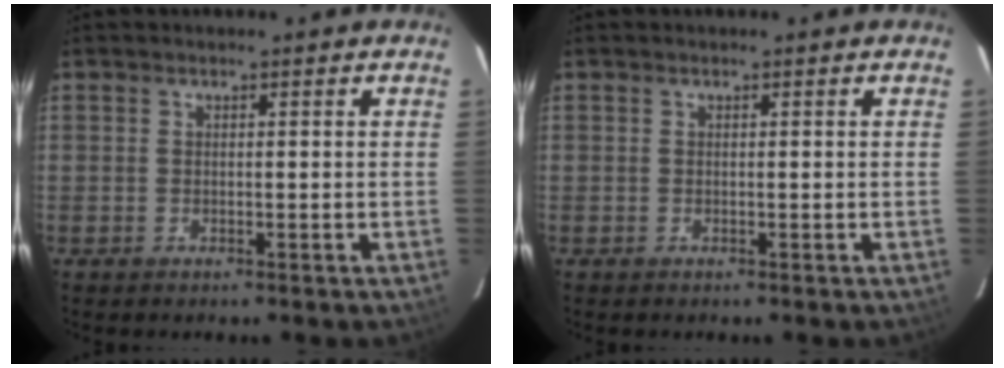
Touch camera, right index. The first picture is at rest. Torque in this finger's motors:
{"motor_torque": [0.00, 0.00, 0.00, 0.00]}